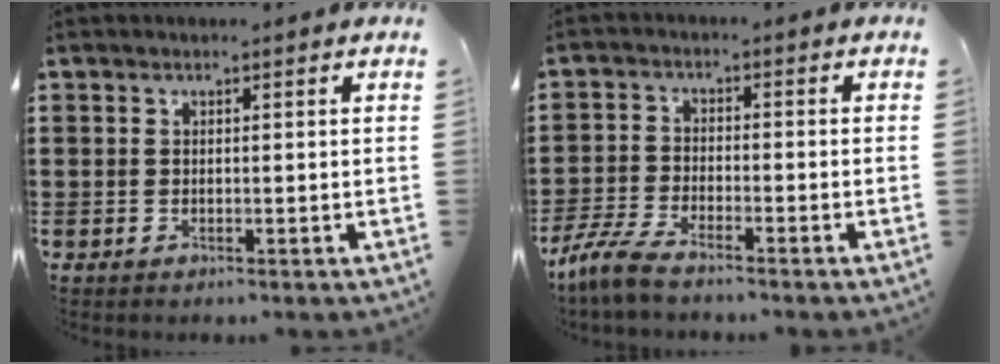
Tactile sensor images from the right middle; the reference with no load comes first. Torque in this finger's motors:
{"motor_torque": [1.50, -0.48, 0.07, 0.10]}